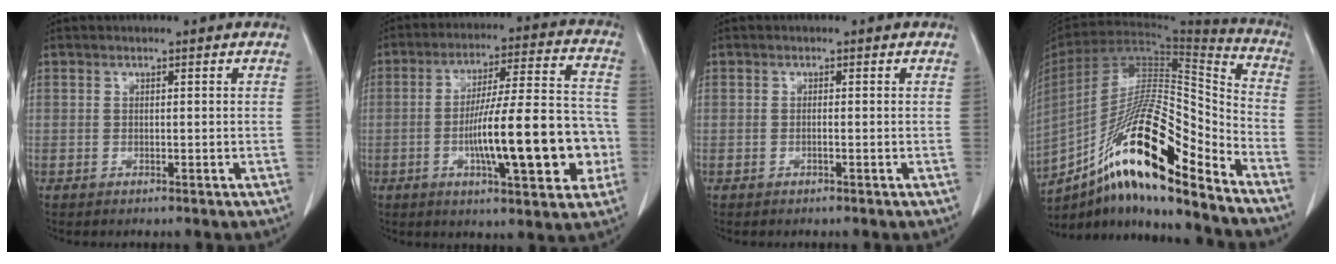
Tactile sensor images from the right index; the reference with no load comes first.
{"total": 18.1, "force": [-4.1, 3.3, 17.3], "torque": [-0.274, 0.018, -0.057]}
{"total": 0.5, "force": [-0.2, 0.0, 0.5], "torque": [-0.009, 0.001, -0.003]}
{"total": 22.9, "force": [-14.4, 3.1, 17.5], "torque": [-0.314, -0.005, -0.256]}